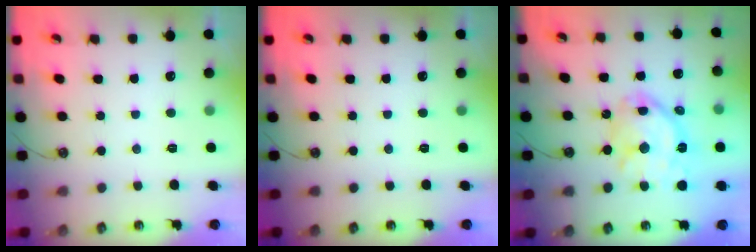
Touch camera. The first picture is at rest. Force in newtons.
{"total": 0.0}
{"total": 16.6, "press": 16.6, "slide": 1.5}